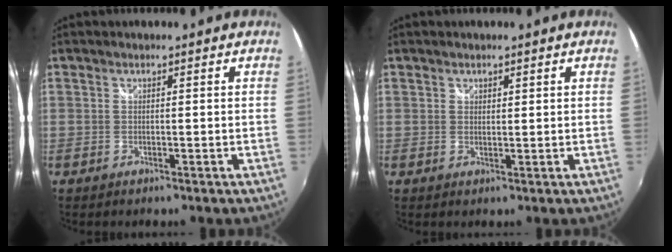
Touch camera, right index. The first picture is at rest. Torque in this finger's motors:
{"motor_torque": [-0.08, 0.00, -0.02, 0.00]}